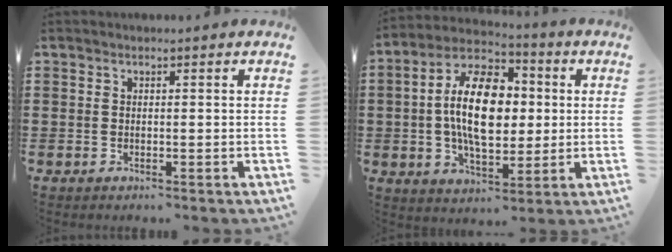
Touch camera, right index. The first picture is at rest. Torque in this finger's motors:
{"motor_torque": [2.14, 0.00, 1.05, 0.21]}